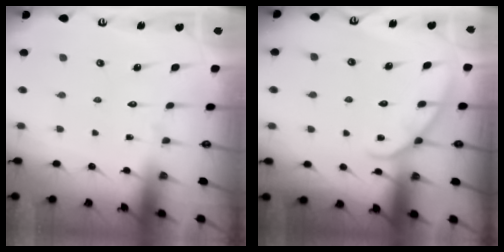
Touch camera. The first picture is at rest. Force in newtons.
{"total": 3.8, "press": 3.7, "slide": 0.4}